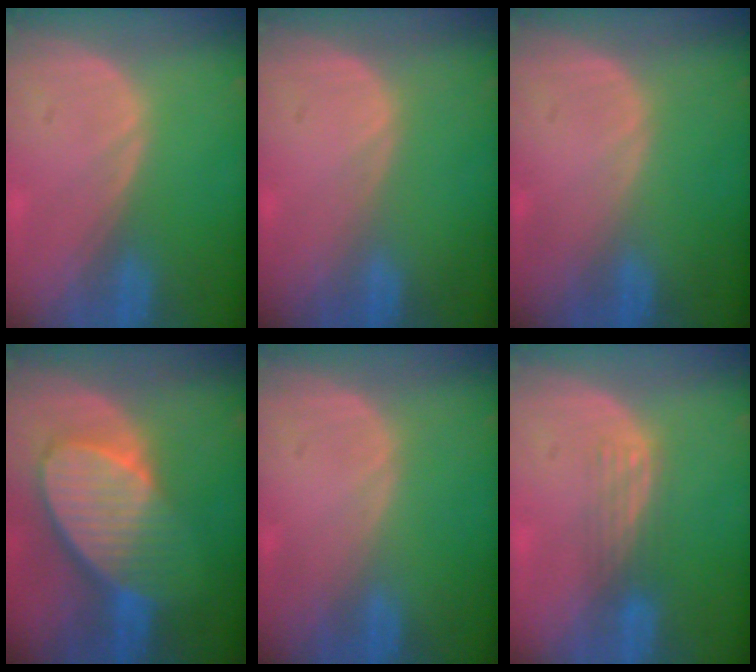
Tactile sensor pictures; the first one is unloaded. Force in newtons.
{"total": 0.0}
{"total": 0.0}
{"total": 9.7, "press": 8.6, "slide": 4.6}
{"total": 0.0}
{"total": 2.9, "press": 2.7, "slide": 1.2}